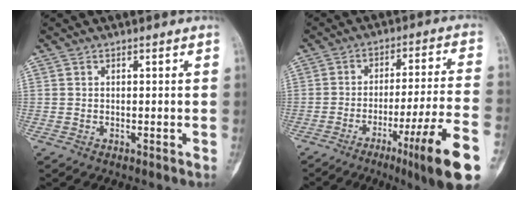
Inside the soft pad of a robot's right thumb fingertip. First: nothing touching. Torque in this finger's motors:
{"motor_torque": [0.35, 0.90, 1.01, -1.00, 0.19]}